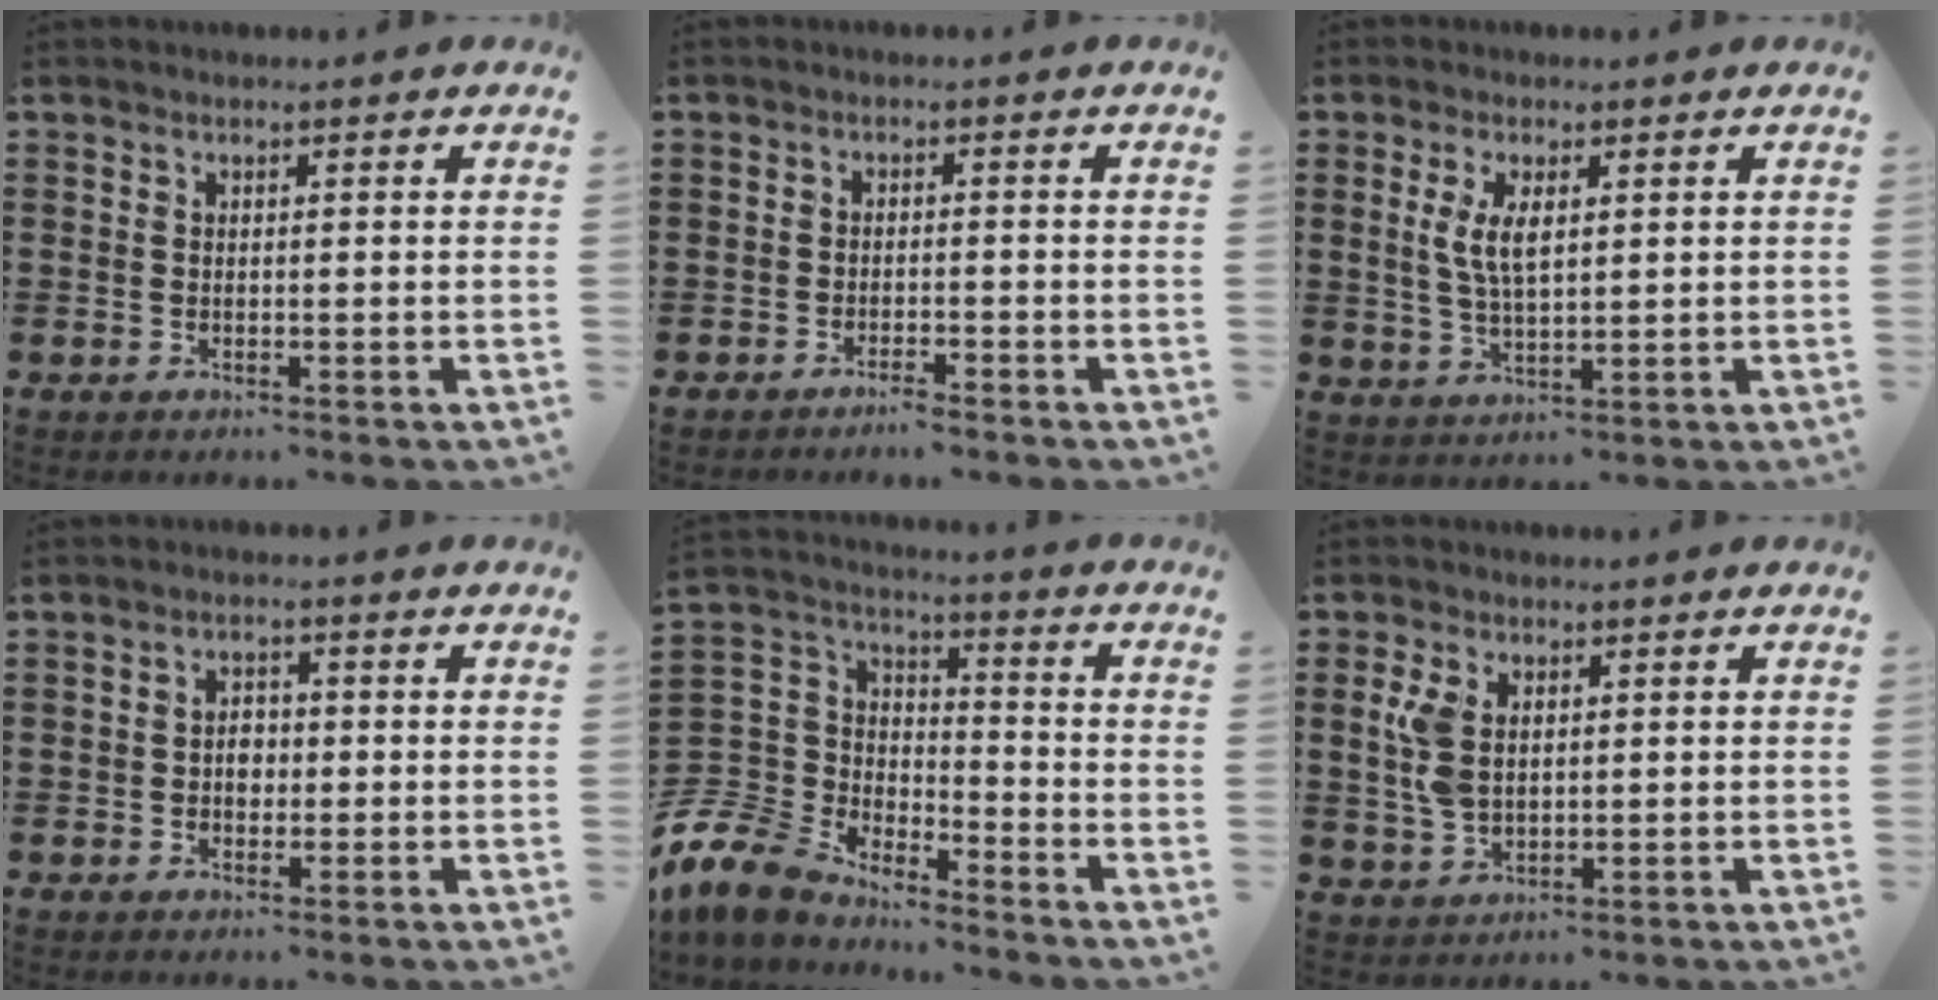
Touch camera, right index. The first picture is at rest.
{"total": 2.1, "force": [-2.0, -0.3, 0.6], "torque": [-0.012, 0.001, -0.039]}
{"total": 5.0, "force": [1.2, 2.0, 4.4], "torque": [-0.091, 0.007, 0.020]}
{"total": 2.4, "force": [-0.3, 1.7, 1.7], "torque": [-0.033, 0.006, -0.007]}
{"total": 8.7, "force": [-7.3, 4.5, 1.6], "torque": [-0.086, 0.000, -0.152]}
{"total": 5.1, "force": [1.2, 3.1, 3.8], "torque": [-0.098, 0.005, 0.017]}